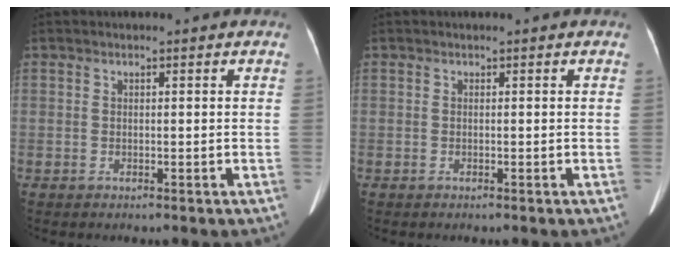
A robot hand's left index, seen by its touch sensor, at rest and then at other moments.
{"total": 0.0}